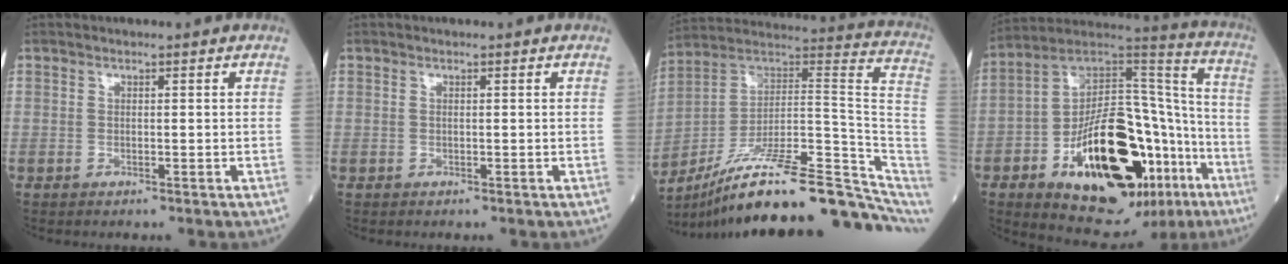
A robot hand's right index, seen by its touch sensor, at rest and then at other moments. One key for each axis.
{"total": 0.0}
{"total": 27.9, "fx": -20.2, "fy": 5.1, "fz": 18.5, "tx": -0.198, "ty": 0.034, "tz": -0.312}
{"total": 31.5, "fx": -12.7, "fy": 12.5, "fz": 25.9, "tx": -0.380, "ty": 0.012, "tz": -0.182}